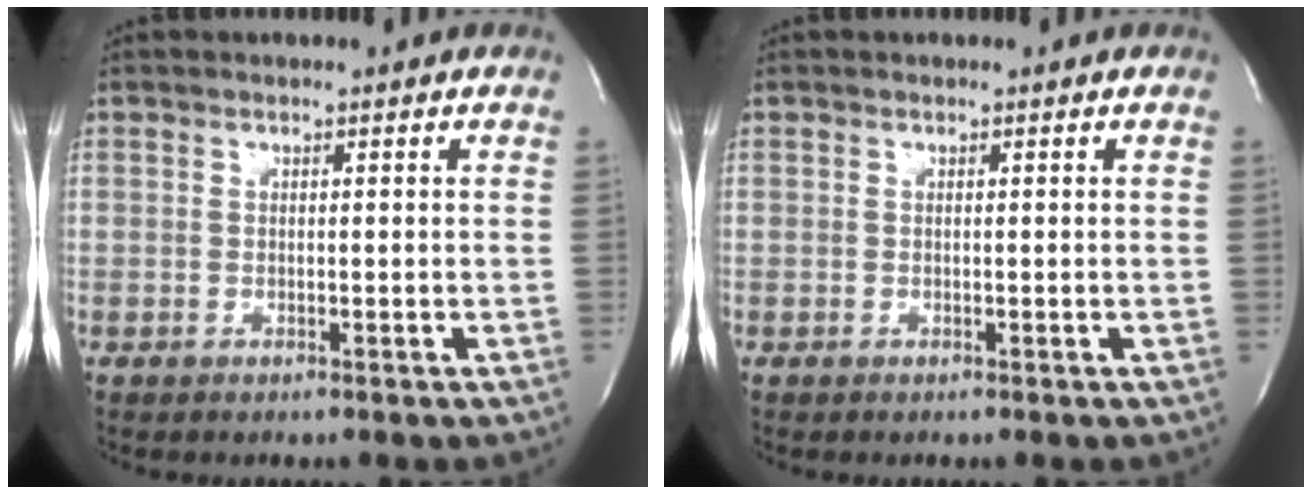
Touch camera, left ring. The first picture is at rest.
{"total": 0.0}